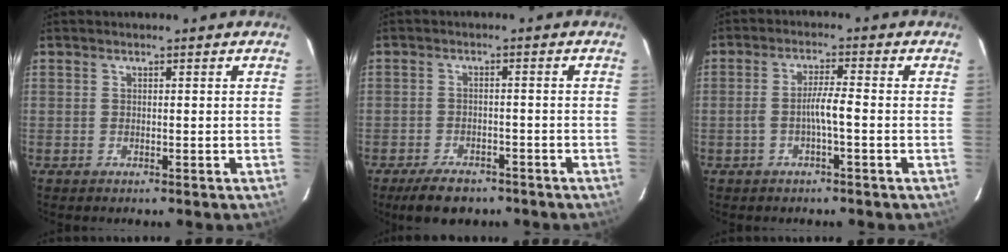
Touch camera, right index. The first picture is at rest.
{"total": 6.2, "force": [-4.7, 2.9, 2.8], "torque": [-0.052, -0.003, -0.074]}
{"total": 3.9, "force": [-1.0, 0.2, 3.8], "torque": [-0.068, 0.008, -0.018]}